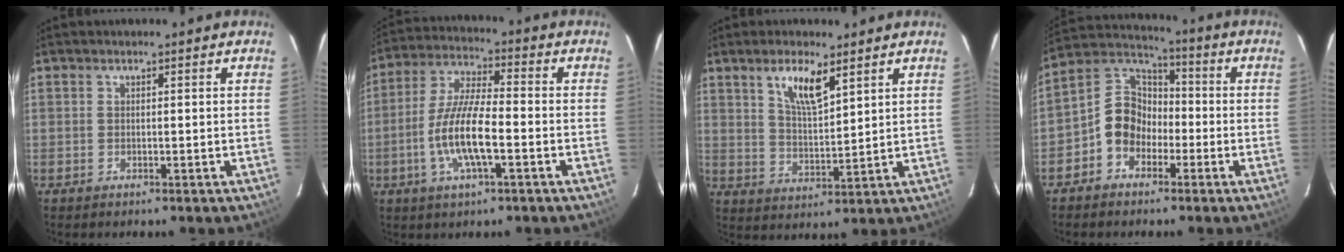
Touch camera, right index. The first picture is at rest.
{"total": 11.5, "force": [-3.5, 2.7, 10.6], "torque": [-0.219, 0.000, -0.068]}
{"total": 7.5, "force": [4.7, 2.3, 5.5], "torque": [-0.098, 0.000, 0.092]}
{"total": 9.2, "force": [-3.8, 7.3, 4.2], "torque": [-0.085, 0.032, -0.074]}